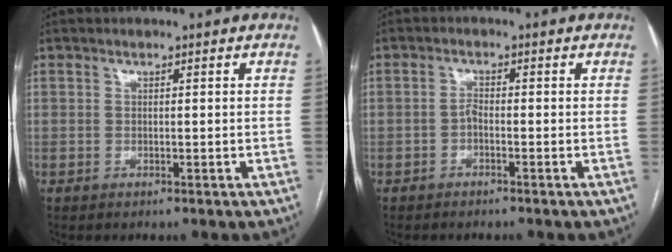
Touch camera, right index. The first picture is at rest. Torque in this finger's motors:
{"motor_torque": [0.22, -0.10, 0.04, 0.03]}